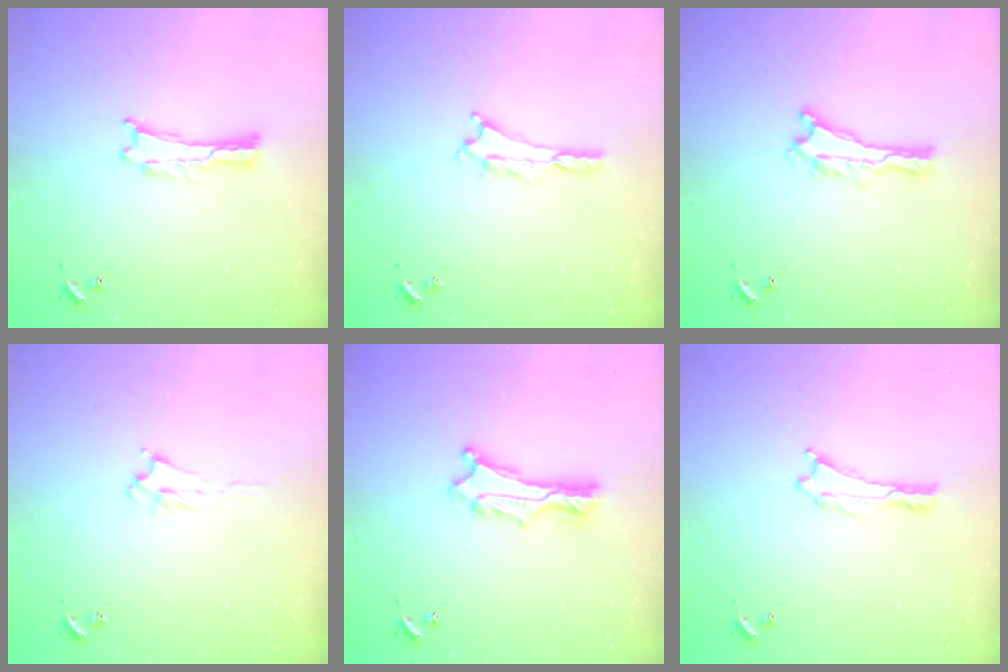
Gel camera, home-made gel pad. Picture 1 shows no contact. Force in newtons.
{"total": 1.8, "press": 1.8, "slide": 0.1}
{"total": 0.0}
{"total": 2.2, "press": 2.2, "slide": 0.4}
{"total": 2.4, "press": 2.4, "slide": 0.3}
{"total": 0.0}